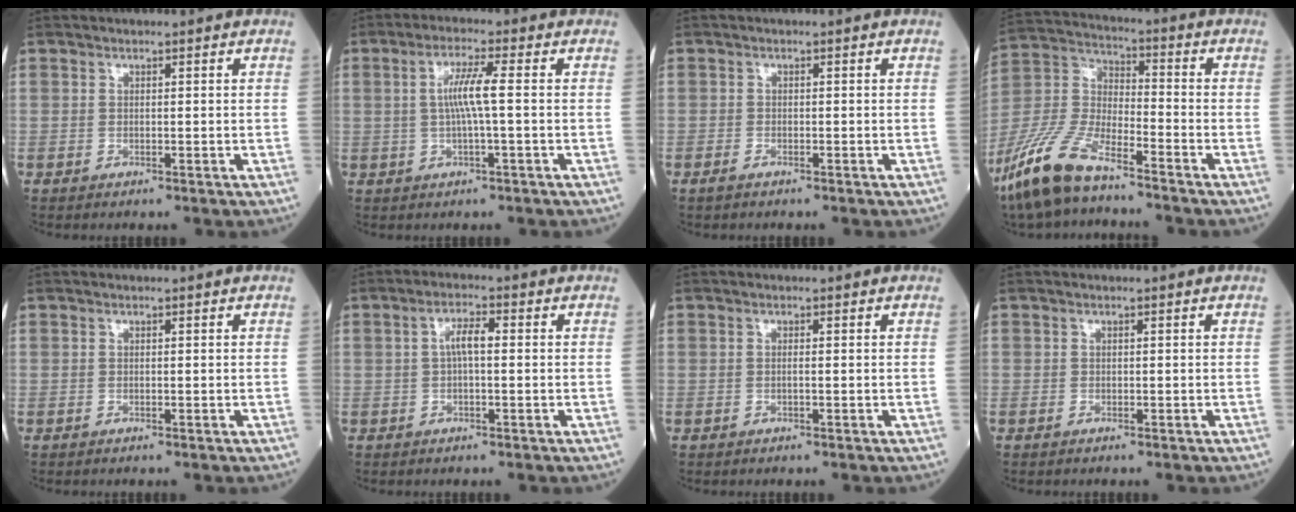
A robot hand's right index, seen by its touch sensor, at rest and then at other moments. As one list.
[{"total": 5.0, "force": [0.3, -0.2, 5.0], "torque": [-0.099, 0.006, 0.005]}, {"total": 1.0, "force": [-0.8, 0.3, 0.5], "torque": [-0.017, -0.002, -0.013]}, {"total": 14.3, "force": [-10.4, 3.7, 9.1], "torque": [-0.209, -0.019, -0.204]}, {"total": 0.0}, {"total": 3.3, "force": [0.2, 0.8, 3.1], "torque": [-0.060, 0.010, 0.003]}, {"total": 0.5, "force": [-0.1, -0.2, 0.5], "torque": [-0.009, 0.000, -0.003]}, {"total": 0.0}]